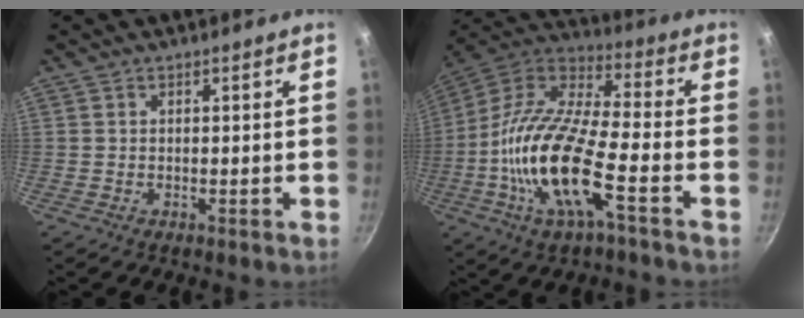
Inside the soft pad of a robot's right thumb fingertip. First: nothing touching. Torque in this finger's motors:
{"motor_torque": [-0.01, 0.99, 2.24, -0.53, 0.69]}